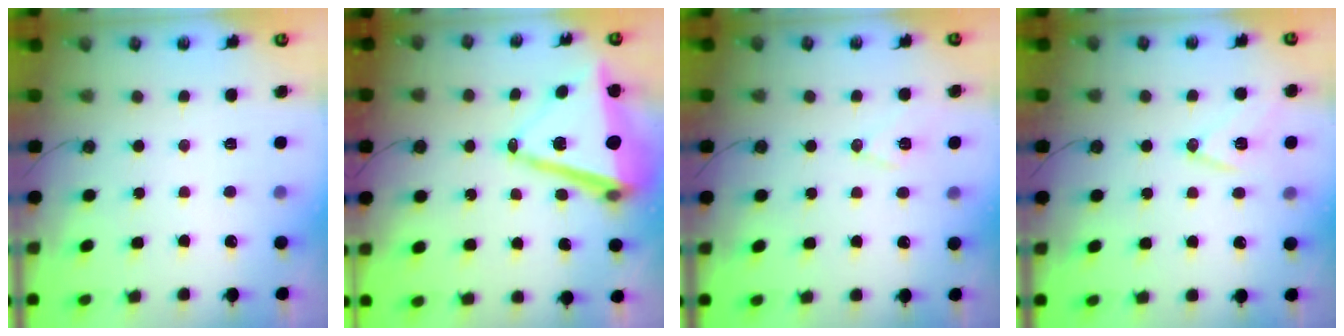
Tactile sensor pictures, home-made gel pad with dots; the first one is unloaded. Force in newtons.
{"total": 13.7, "press": 13.5, "slide": 2.5}
{"total": 8.9, "press": 8.2, "slide": 3.5}
{"total": 12.4, "press": 12.0, "slide": 3.3}